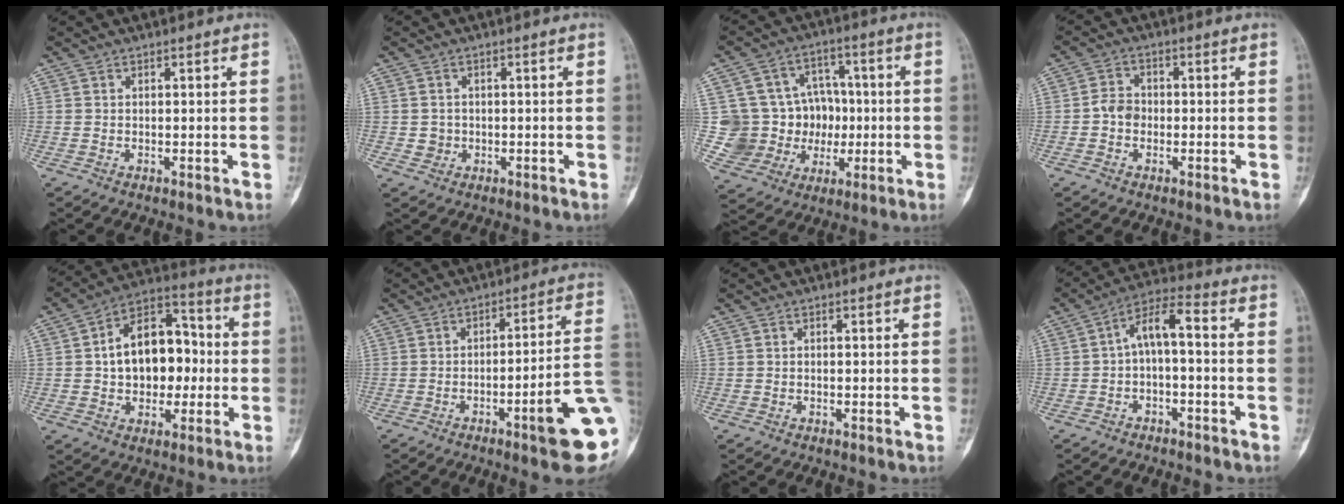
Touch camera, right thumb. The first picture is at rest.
{"total": 2.0, "force": [-0.3, 1.9, 0.4], "torque": [0.003, 0.007, -0.003]}
{"total": 14.4, "force": [-0.1, 12.9, 6.3], "torque": [-0.059, 0.030, 0.023]}
{"total": 3.7, "force": [-0.9, 2.9, 2.0], "torque": [-0.025, 0.013, -0.025]}
{"total": 16.0, "force": [-0.1, 10.9, 11.8], "torque": [-0.133, 0.039, -0.007]}
{"total": 14.1, "force": [-4.8, 1.6, 13.2], "torque": [-0.145, 0.029, -0.065]}
{"total": 0.0}
{"total": 7.3, "force": [-1.1, 2.9, 6.5], "torque": [-0.116, 0.050, -0.027]}